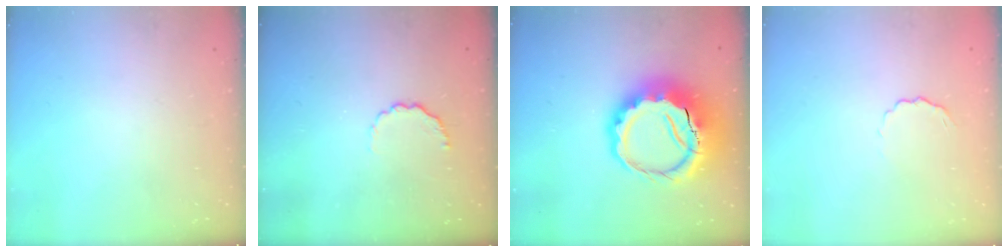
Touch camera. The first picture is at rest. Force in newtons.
{"total": 4.7, "press": 4.4, "slide": 1.4}
{"total": 14.2, "press": 13.9, "slide": 3.1}
{"total": 3.4, "press": 3.3, "slide": 0.8}